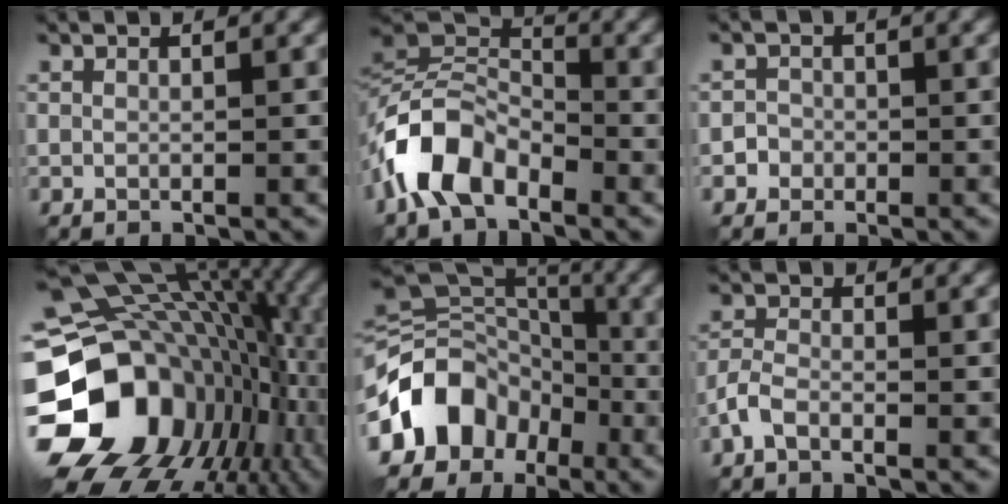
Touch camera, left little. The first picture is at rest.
{"total": 7.6, "force": [-4.2, 4.4, 4.5], "torque": [-0.084, 0.006, -0.095]}
{"total": 1.4, "force": [-0.6, 1.3, 0.1], "torque": [0.015, 0.004, -0.013]}
{"total": 19.4, "force": [-3.0, 15.2, 11.6], "torque": [-0.246, -0.023, -0.031]}
{"total": 9.1, "force": [-4.3, 6.9, 4.0], "torque": [-0.065, 0.009, -0.099]}
{"total": 1.9, "force": [-1.3, 0.8, 1.1], "torque": [-0.025, 0.004, -0.035]}